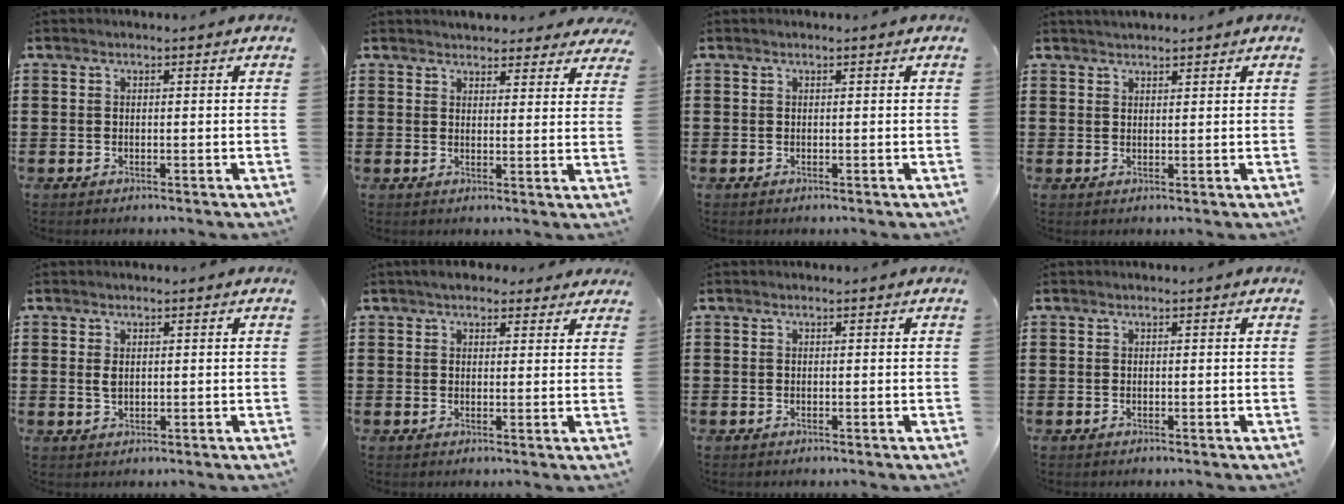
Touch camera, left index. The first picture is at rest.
{"total": 3.4, "force": [3.3, 0.9, 0.1], "torque": [-0.006, -0.011, 0.060]}
{"total": 0.0}
{"total": 1.5, "force": [1.5, 0.3, 0.2], "torque": [-0.006, 0.002, 0.029]}
{"total": 1.6, "force": [0.3, 0.9, 1.2], "torque": [-0.036, 0.002, 0.002]}
{"total": 3.1, "force": [2.5, 1.6, 0.8], "torque": [-0.016, 0.001, 0.046]}
{"total": 0.0}
{"total": 0.0}